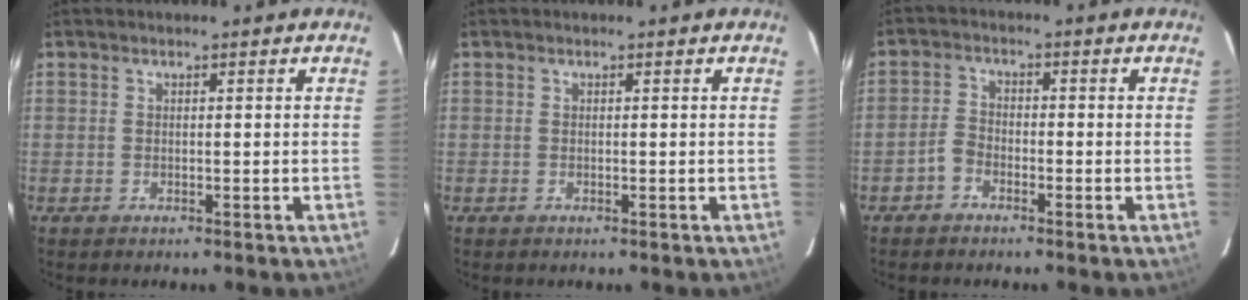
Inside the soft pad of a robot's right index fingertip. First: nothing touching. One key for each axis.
{"total": 0.0}
{"total": 2.9, "fx": -2.0, "fy": 1.8, "fz": 1.0, "tx": -0.026, "ty": 0.010, "tz": -0.040}